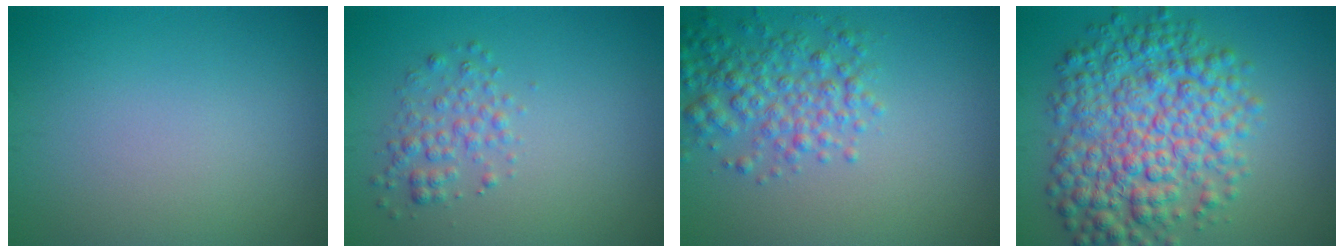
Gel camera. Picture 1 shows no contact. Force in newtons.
{"total": 2.0, "press": 2.0, "slide": 0.1}
{"total": 4.1, "press": 4.1, "slide": 0.1}
{"total": 9.1, "press": 9.1, "slide": 0.1}